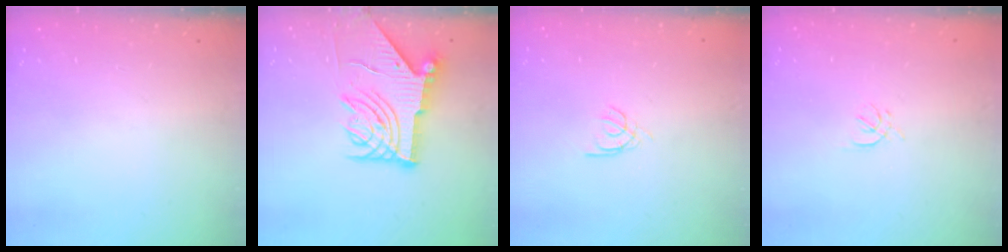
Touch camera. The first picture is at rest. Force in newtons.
{"total": 12.2, "press": 12.1, "slide": 1.3}
{"total": 2.1, "press": 2.1, "slide": 0.2}
{"total": 1.7, "press": 1.6, "slide": 0.6}